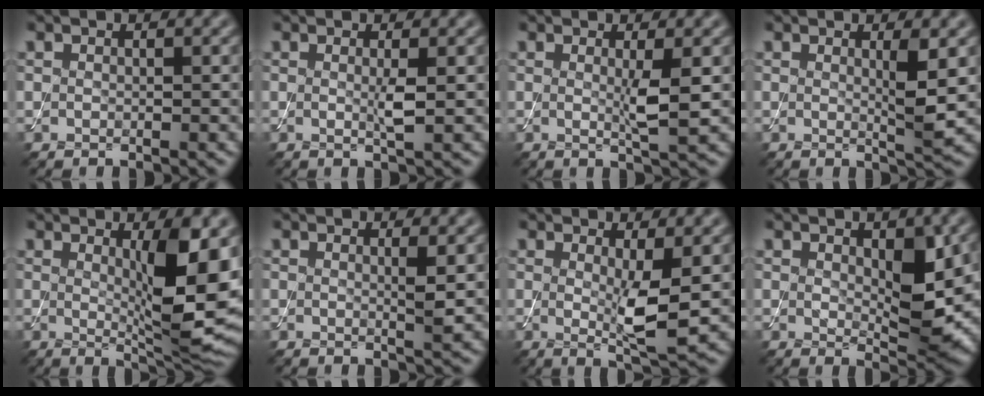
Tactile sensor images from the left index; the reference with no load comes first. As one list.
[{"total": 1.5, "force": [0.1, 0.1, 1.5], "torque": [-0.029, -0.003, 0.000]}, {"total": 2.5, "force": [0.2, 0.2, 2.5], "torque": [-0.046, -0.007, 0.001]}, {"total": 2.5, "force": [0.5, 0.3, 2.4], "torque": [-0.037, -0.009, 0.007]}, {"total": 8.5, "force": [1.1, 1.8, 8.2], "torque": [-0.116, -0.017, 0.026]}, {"total": 1.3, "force": [0.4, 0.1, 1.3], "torque": [-0.020, -0.003, 0.003]}, {"total": 4.0, "force": [0.2, 0.6, 3.9], "torque": [-0.069, -0.014, 0.008]}, {"total": 4.3, "force": [0.6, 1.9, 3.8], "torque": [-0.058, -0.008, 0.016]}]